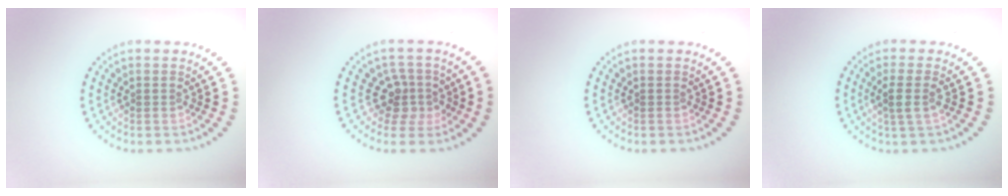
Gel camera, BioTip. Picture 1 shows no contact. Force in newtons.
{"total": 2.7, "press": 2.0, "slide": 1.7}
{"total": 0.0}
{"total": 2.0, "press": 1.6, "slide": 1.2}